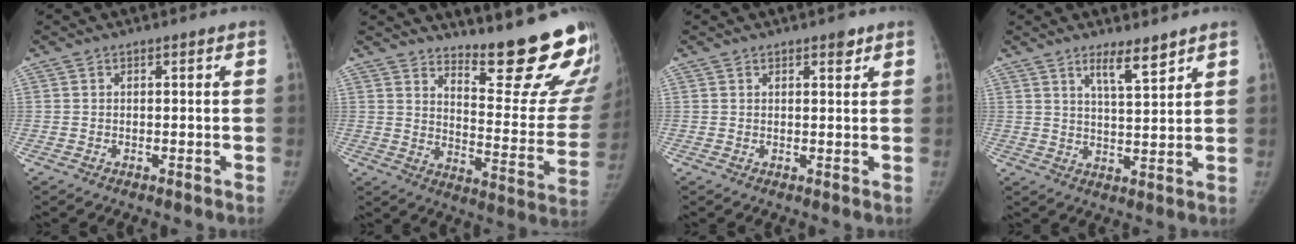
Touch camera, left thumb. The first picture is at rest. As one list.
[{"total": 21.1, "force": [16.7, 4.0, 12.3], "torque": [-0.136, -0.165, 0.217]}, {"total": 1.9, "force": [1.3, 0.7, 1.2], "torque": [-0.008, -0.006, 0.017]}, {"total": 5.5, "force": [4.0, 0.9, 3.7], "torque": [-0.053, -0.034, 0.068]}]